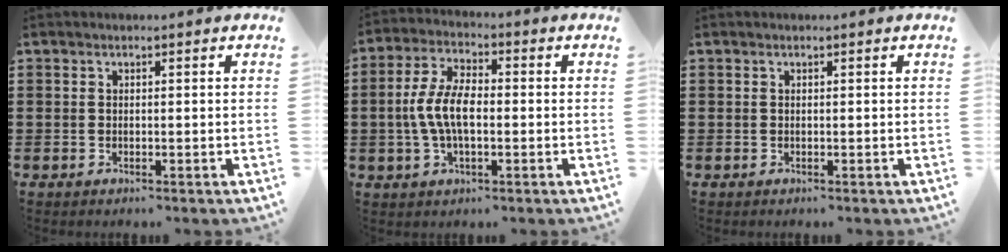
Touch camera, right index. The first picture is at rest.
{"total": 7.4, "force": [-0.8, 3.5, 6.4], "torque": [-0.150, -0.002, -0.023]}
{"total": 0.0}